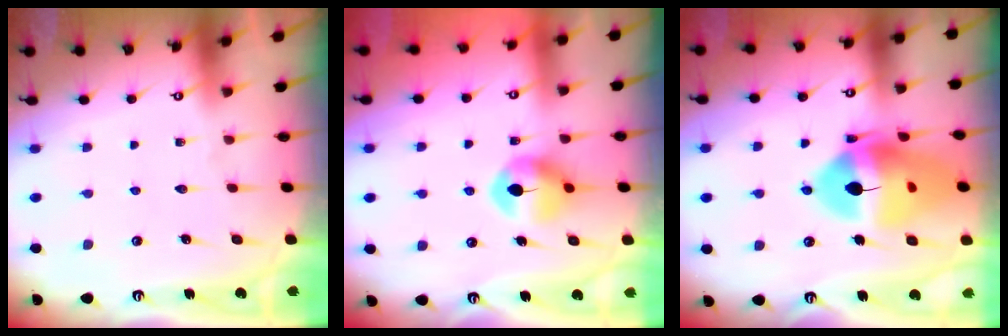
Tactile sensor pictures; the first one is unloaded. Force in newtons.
{"total": 8.3, "press": 8.3, "slide": 0.2}
{"total": 19.9, "press": 19.8, "slide": 2.2}